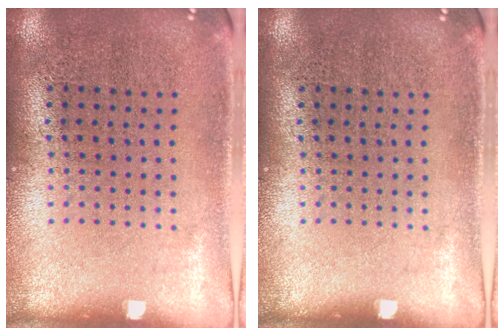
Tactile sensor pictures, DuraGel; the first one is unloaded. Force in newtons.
{"total": 0.0}